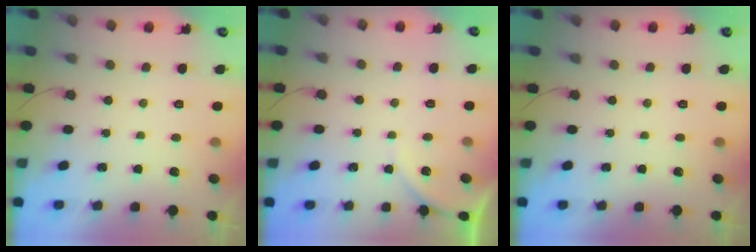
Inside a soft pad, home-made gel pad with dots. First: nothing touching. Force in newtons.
{"total": 4.5, "press": 4.5, "slide": 0.7}
{"total": 0.0}